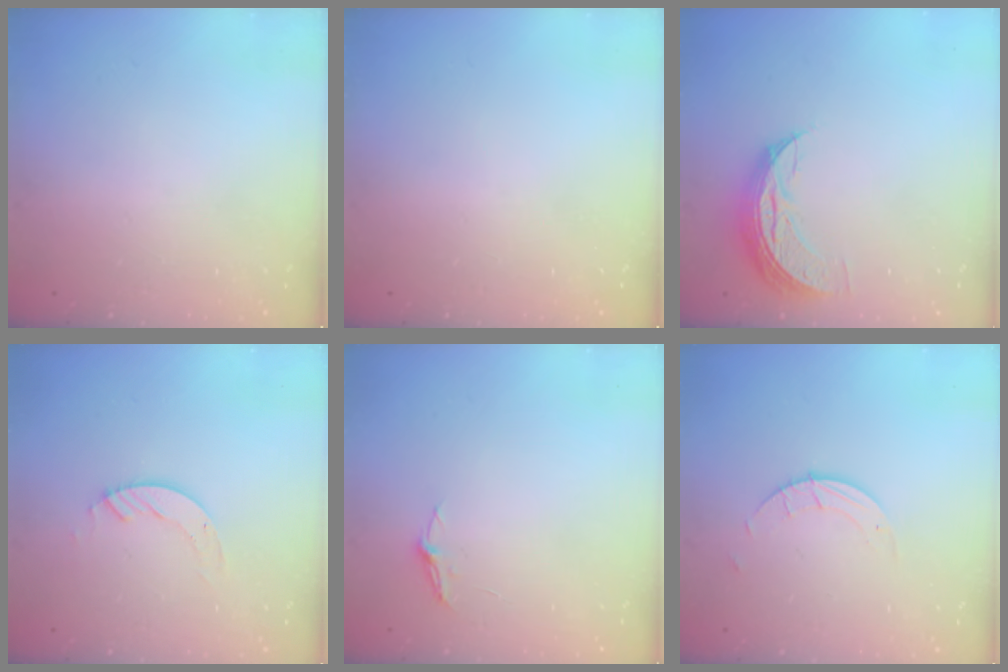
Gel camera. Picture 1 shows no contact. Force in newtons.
{"total": 0.0}
{"total": 7.6, "press": 7.6, "slide": 0.7}
{"total": 4.1, "press": 4.1, "slide": 0.3}
{"total": 3.7, "press": 3.7, "slide": 0.4}
{"total": 1.5, "press": 1.5, "slide": 0.1}